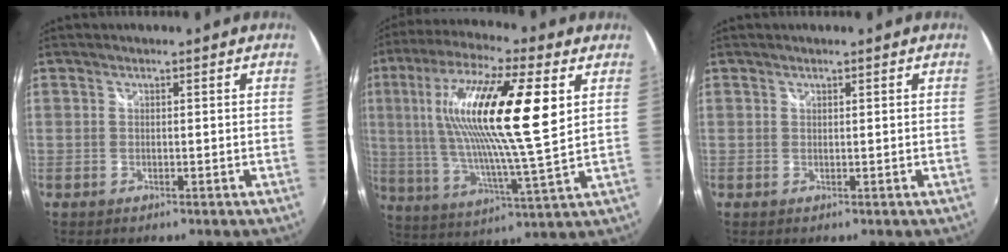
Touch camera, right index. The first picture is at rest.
{"total": 20.8, "force": [6.0, 3.7, 19.6], "torque": [-0.349, 0.011, 0.102]}
{"total": 0.0}